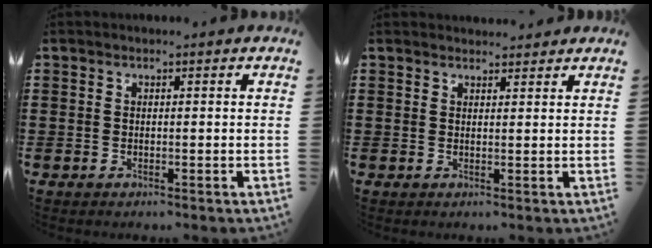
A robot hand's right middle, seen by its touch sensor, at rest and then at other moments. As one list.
[{"total": 1.7, "force": [1.7, 0.2, -0.2], "torque": [0.006, -0.002, 0.031]}]